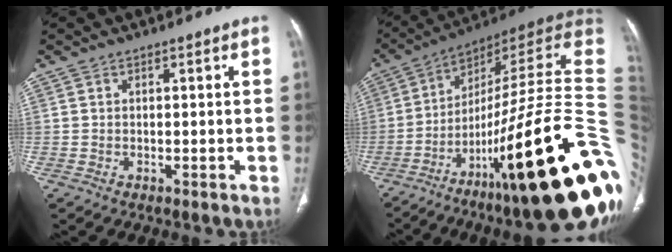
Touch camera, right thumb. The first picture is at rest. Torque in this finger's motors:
{"motor_torque": [4.22, 0.79, 1.60, -1.17, 0.73]}